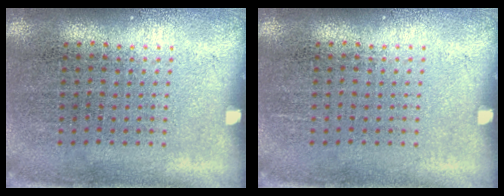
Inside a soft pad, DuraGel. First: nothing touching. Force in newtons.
{"total": 0.0}